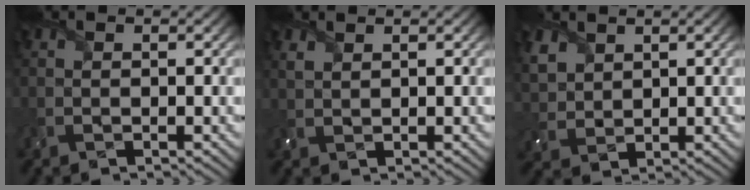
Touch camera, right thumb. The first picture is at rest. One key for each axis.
{"total": 1.4, "fx": 1.1, "fy": 0.5, "fz": 0.6, "tx": -0.025, "ty": 0.000, "tz": 0.027}
{"total": 4.3, "fx": 2.6, "fy": 2.9, "fz": 1.8, "tx": -0.062, "ty": -0.001, "tz": 0.059}